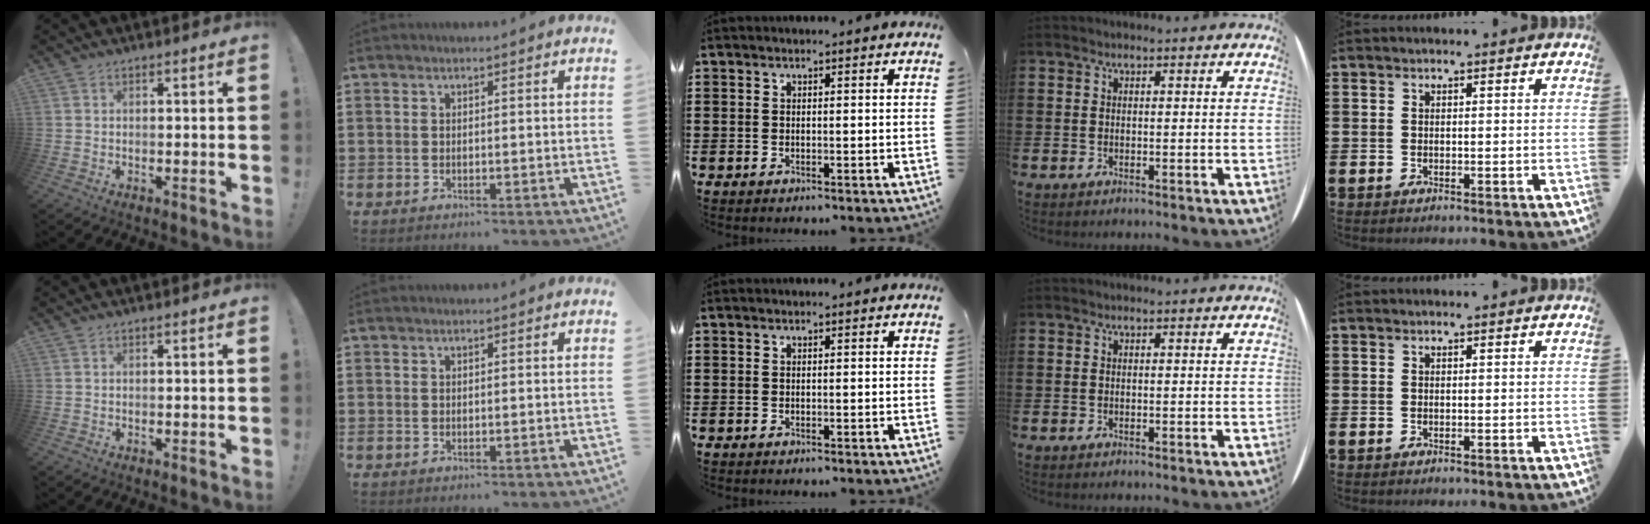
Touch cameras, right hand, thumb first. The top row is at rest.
{}